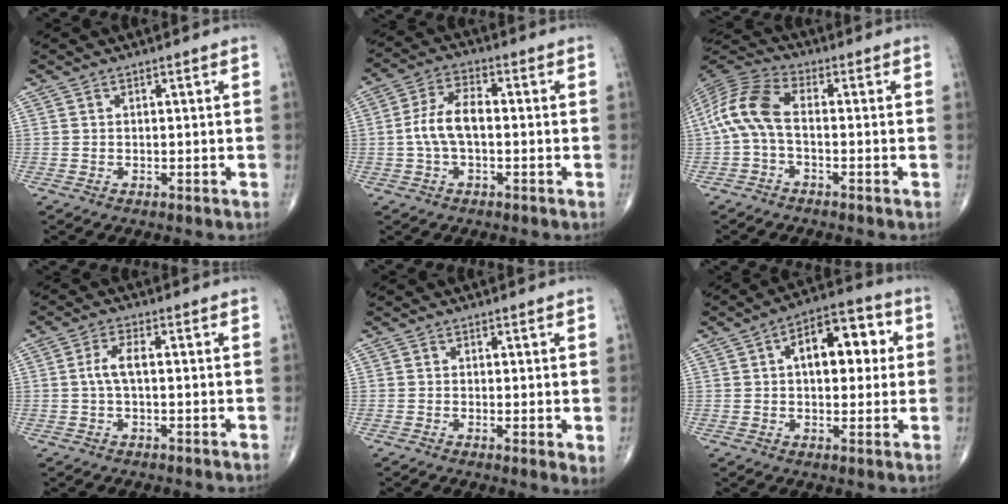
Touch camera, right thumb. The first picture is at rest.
{"total": 7.6, "force": [-0.7, 3.8, 6.6], "torque": [-0.139, 0.025, -0.019]}
{"total": 9.8, "force": [-0.9, 4.9, 8.5], "torque": [-0.185, 0.030, -0.029]}
{"total": 3.8, "force": [0.1, 1.4, 3.5], "torque": [-0.082, 0.009, -0.002]}
{"total": 2.7, "force": [0.2, 0.7, 2.6], "torque": [-0.042, -0.010, 0.001]}
{"total": 13.0, "force": [2.7, 7.0, 10.6], "torque": [-0.118, 0.021, 0.033]}